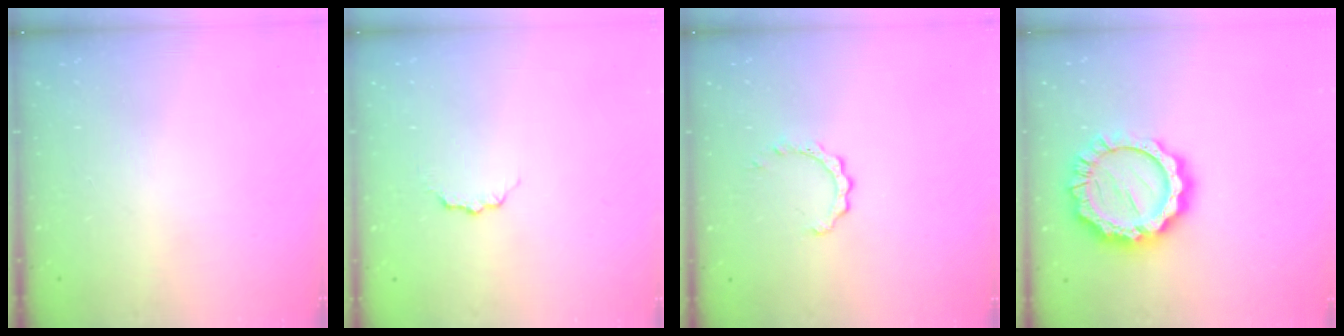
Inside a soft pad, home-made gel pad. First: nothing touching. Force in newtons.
{"total": 4.0, "press": 3.9, "slide": 0.4}
{"total": 2.4, "press": 2.3, "slide": 0.3}
{"total": 17.1, "press": 17.1, "slide": 1.2}